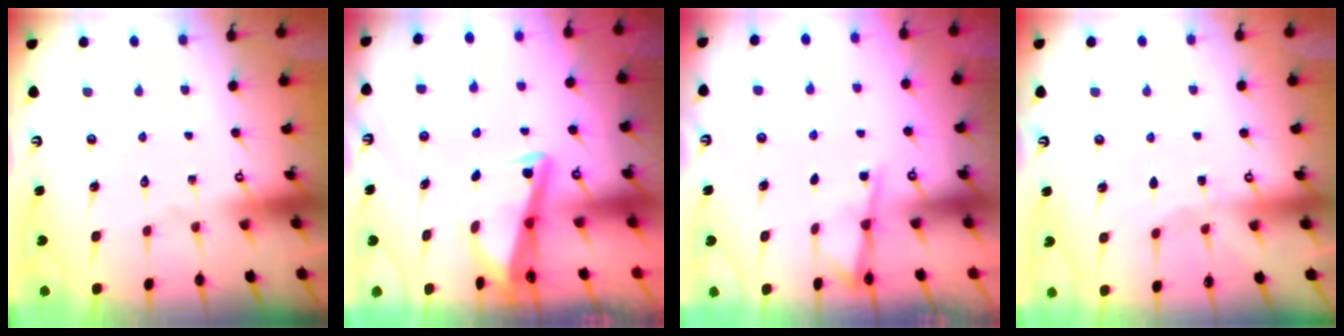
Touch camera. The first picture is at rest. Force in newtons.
{"total": 3.5, "press": 3.4, "slide": 0.8}
{"total": 1.8, "press": 1.7, "slide": 0.4}
{"total": 3.1, "press": 3.1, "slide": 0.4}